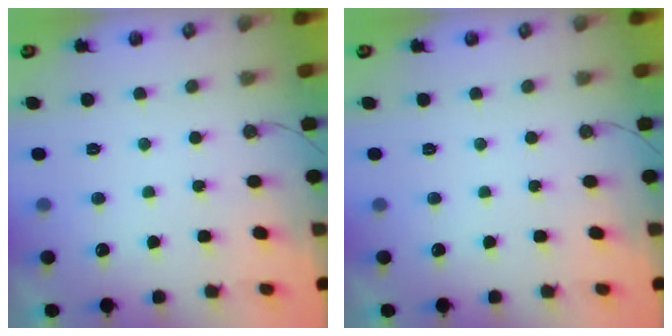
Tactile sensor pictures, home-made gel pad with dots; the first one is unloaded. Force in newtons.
{"total": 0.0}